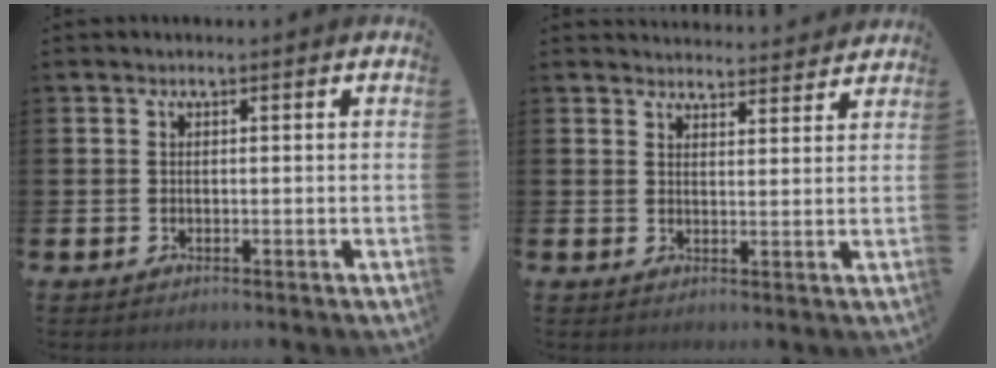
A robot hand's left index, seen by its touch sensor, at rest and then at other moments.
{"total": 3.6, "force": [3.6, 0.4, 0.0], "torque": [0.001, -0.025, 0.064]}